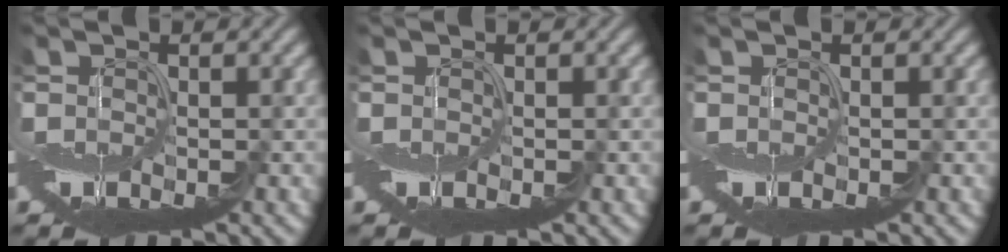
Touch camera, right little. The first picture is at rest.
{"total": 0.0}
{"total": 0.0}